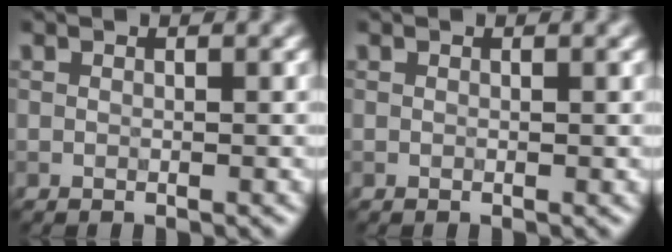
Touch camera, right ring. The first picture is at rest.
{"total": 0.0}